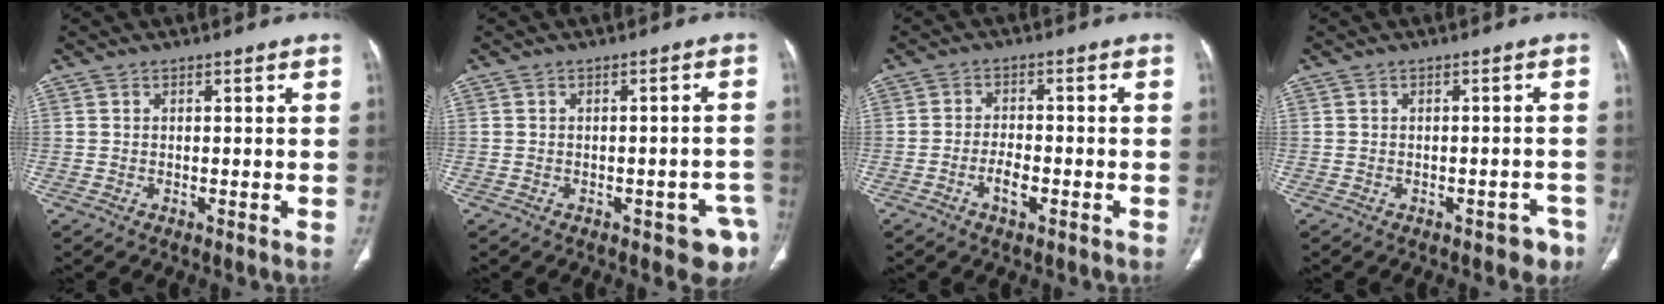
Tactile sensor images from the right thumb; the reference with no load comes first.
{"total": 6.5, "force": [-3.5, 2.9, 4.6], "torque": [-0.034, 0.018, -0.040]}
{"total": 3.8, "force": [-1.9, 1.7, 2.8], "torque": [-0.051, 0.014, -0.033]}
{"total": 4.7, "force": [-3.5, 2.6, 1.9], "torque": [-0.001, 0.025, -0.036]}